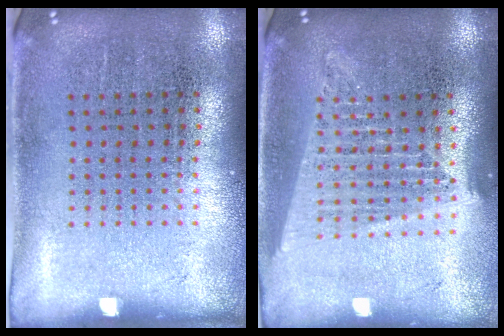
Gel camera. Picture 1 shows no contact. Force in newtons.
{"total": 1.8, "press": 1.6, "slide": 0.8}